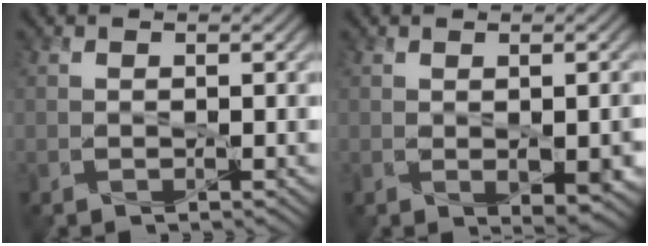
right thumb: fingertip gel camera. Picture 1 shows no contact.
{"total": 3.4, "force": [-0.6, 1.7, 2.8], "torque": [-0.046, -0.015, 0.002]}